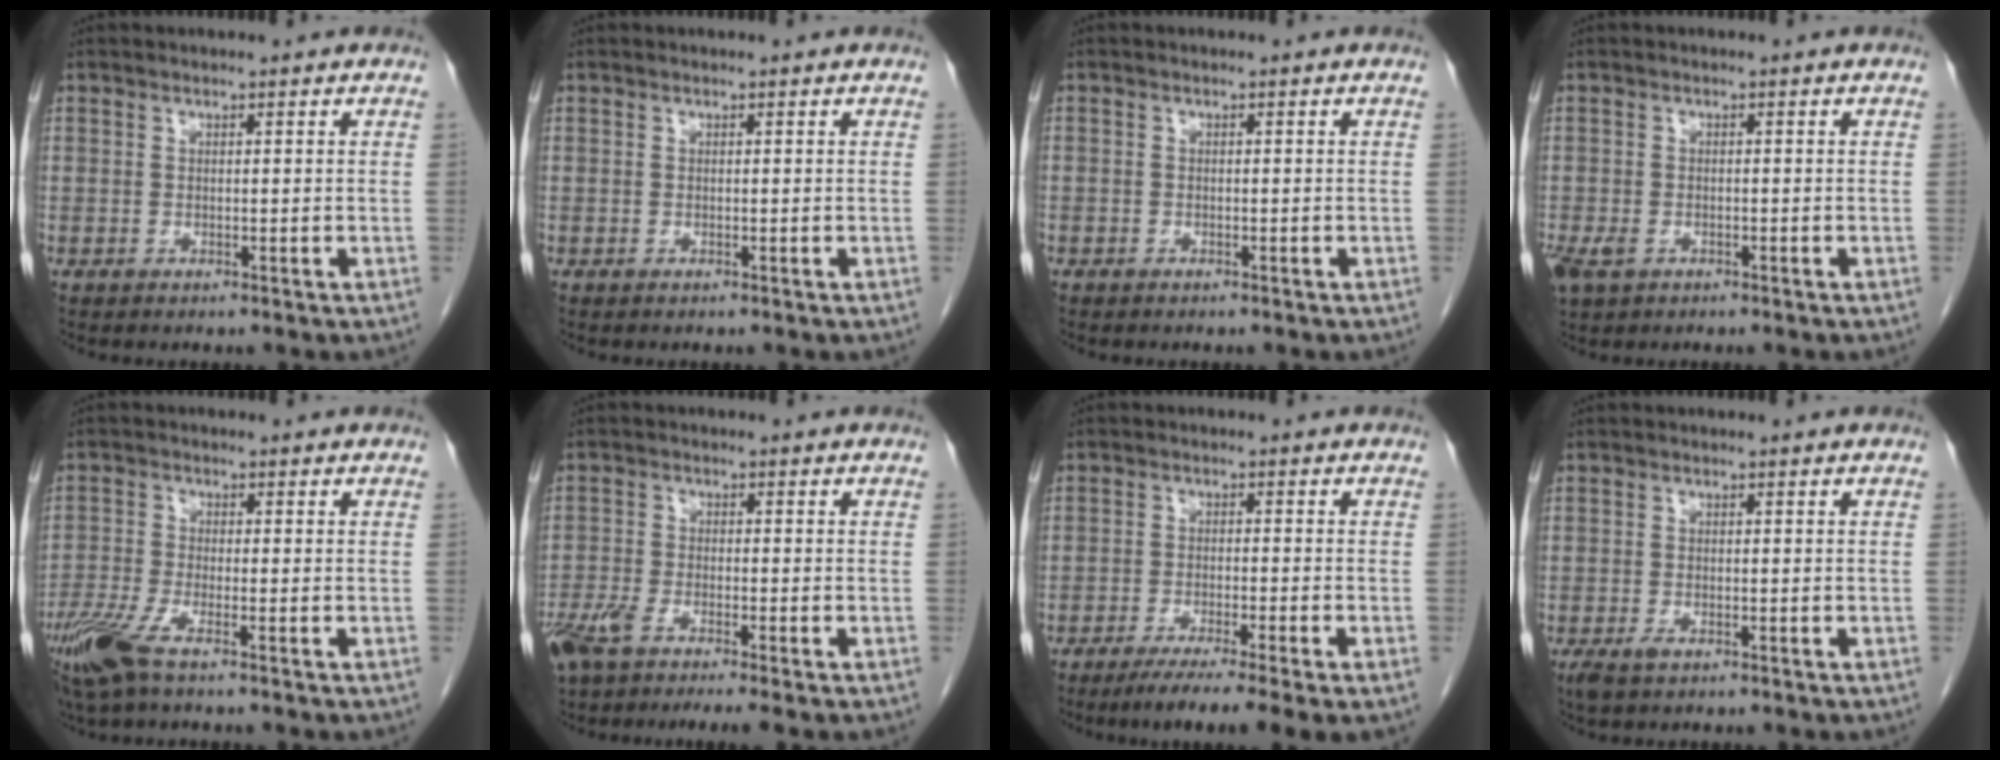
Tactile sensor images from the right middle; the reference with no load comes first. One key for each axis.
{"total": 0.0}
{"total": 0.6, "fx": -0.4, "fy": 0.4, "fz": 0.0, "tx": -0.003, "ty": 0.003, "tz": -0.008}
{"total": 3.8, "fx": -2.0, "fy": 2.4, "fz": 2.2, "tx": -0.050, "ty": -0.006, "tz": -0.031}
{"total": 6.1, "fx": -4.0, "fy": 0.8, "fz": 4.5, "tx": -0.101, "ty": -0.016, "tz": -0.081}
{"total": 7.8, "fx": -5.7, "fy": 1.1, "fz": 5.2, "tx": -0.095, "ty": -0.010, "tz": -0.100}
{"total": 9.2, "fx": -6.3, "fy": -0.3, "fz": 6.7, "tx": -0.097, "ty": -0.021, "tz": -0.096}
{"total": 1.9, "fx": -1.1, "fy": 0.8, "fz": 1.4, "tx": -0.031, "ty": -0.003, "tz": -0.014}